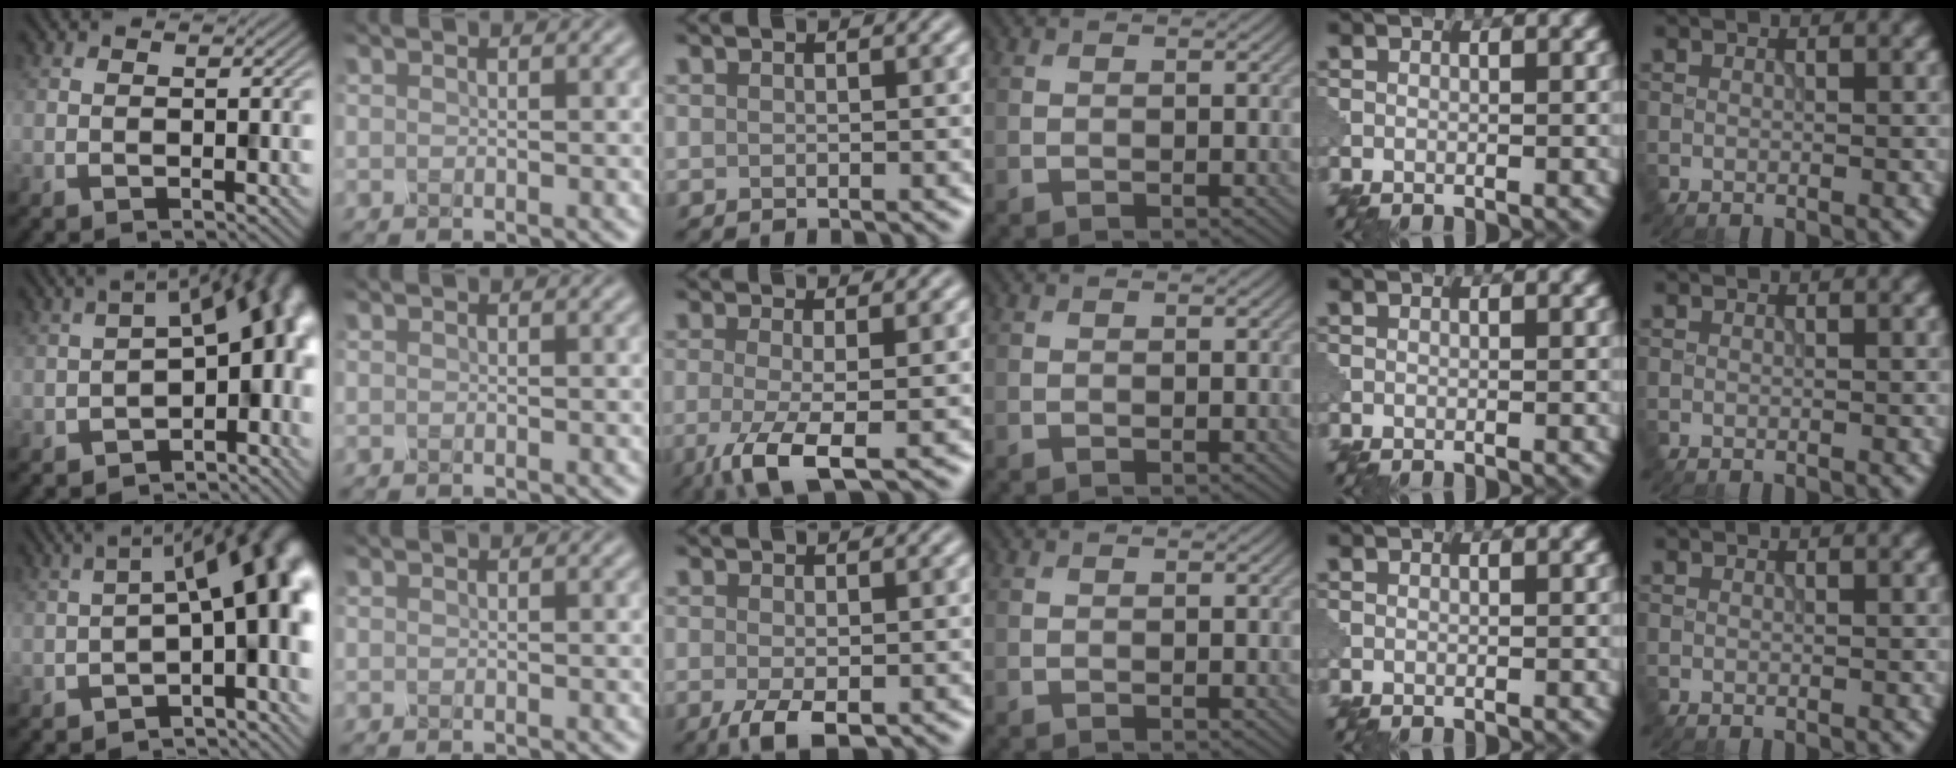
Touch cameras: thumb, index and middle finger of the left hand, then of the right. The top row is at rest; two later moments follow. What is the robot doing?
{"motion": "shake", "object": "medicine bottle"}